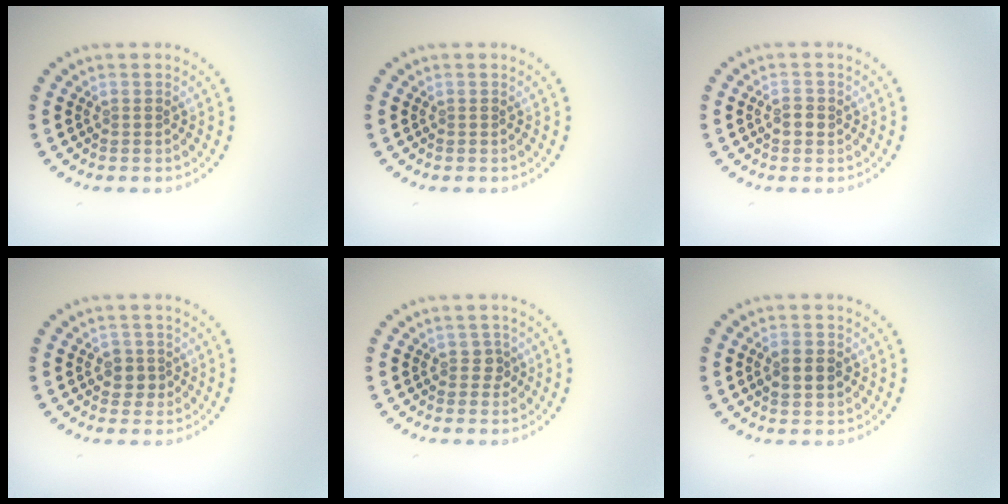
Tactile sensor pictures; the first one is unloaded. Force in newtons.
{"total": 0.0}
{"total": 1.3, "press": 1.3, "slide": 0.2}
{"total": 1.7, "press": 1.5, "slide": 0.7}
{"total": 1.2, "press": 1.0, "slide": 0.6}
{"total": 2.3, "press": 2.2, "slide": 0.1}